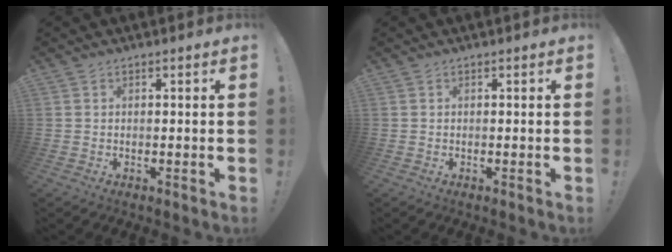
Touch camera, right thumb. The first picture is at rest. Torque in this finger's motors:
{"motor_torque": [0.00, 0.00, -0.10, 0.11, 0.01]}